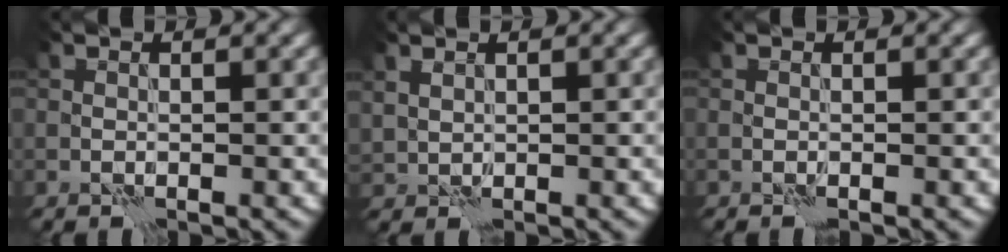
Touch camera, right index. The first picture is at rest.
{"total": 1.1, "force": [0.9, 0.5, 0.2], "torque": [-0.008, 0.001, 0.021]}
{"total": 0.0}